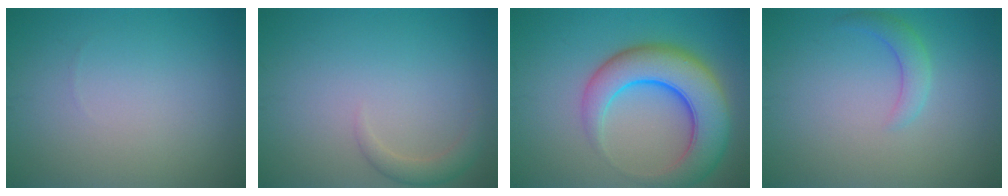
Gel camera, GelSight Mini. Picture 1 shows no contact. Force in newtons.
{"total": 1.7, "press": 1.7, "slide": 0.1}
{"total": 8.8, "press": 8.8, "slide": 0.4}
{"total": 2.0, "press": 2.0, "slide": 0.1}